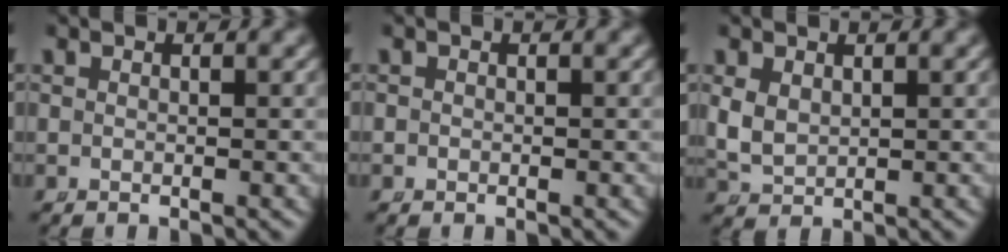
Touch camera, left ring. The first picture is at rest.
{"total": 0.5, "force": [-0.2, 0.5, 0.0], "torque": [-0.003, -0.008, -0.002]}
{"total": 3.9, "force": [0.4, 3.5, 1.7], "torque": [-0.066, -0.021, 0.022]}